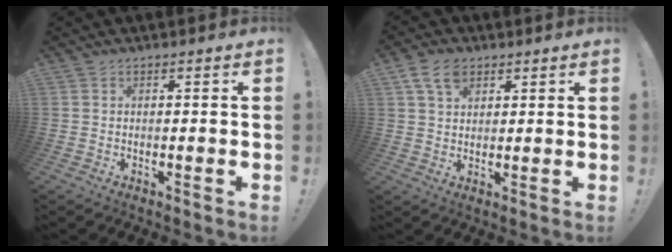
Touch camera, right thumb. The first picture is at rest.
{"total": 7.2, "force": [3.7, 4.7, 4.0], "torque": [-0.070, -0.004, 0.071]}